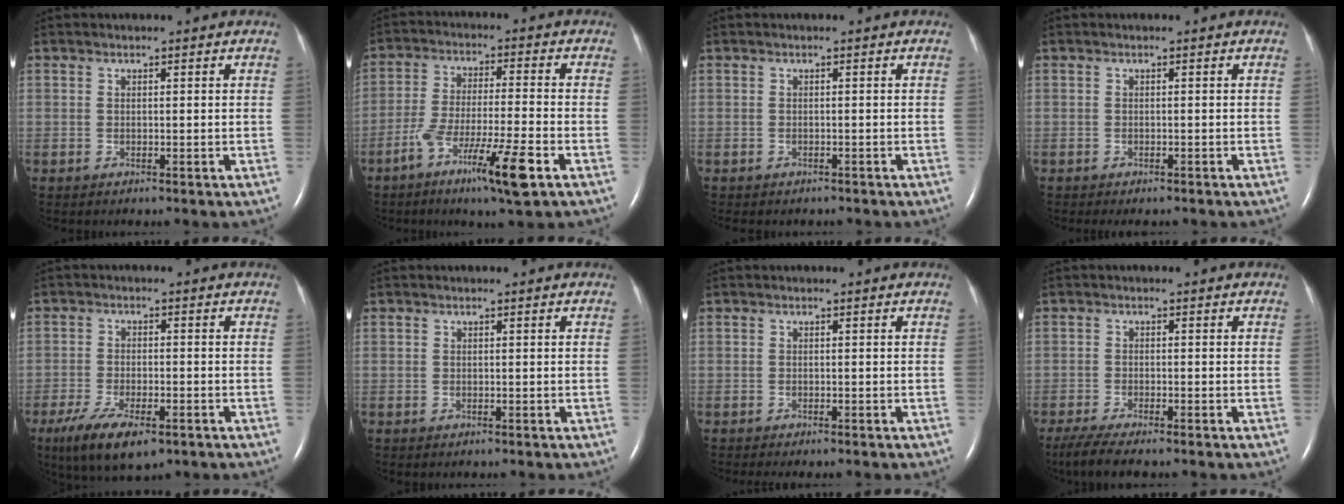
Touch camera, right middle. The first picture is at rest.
{"total": 10.8, "force": [-5.8, 0.1, 9.1], "torque": [-0.170, -0.017, -0.104]}
{"total": 2.9, "force": [-2.5, 1.2, 0.9], "torque": [-0.014, -0.003, -0.025]}
{"total": 2.5, "force": [-2.1, 0.8, 1.0], "torque": [-0.012, -0.005, -0.021]}
{"total": 9.2, "force": [-5.7, 3.1, 6.5], "torque": [-0.120, -0.016, -0.091]}
{"total": 0.0}
{"total": 3.3, "force": [-2.8, 0.7, 1.5], "torque": [-0.018, -0.006, -0.030]}
{"total": 6.0, "force": [-4.8, 0.7, 3.6], "torque": [-0.069, -0.017, -0.077]}